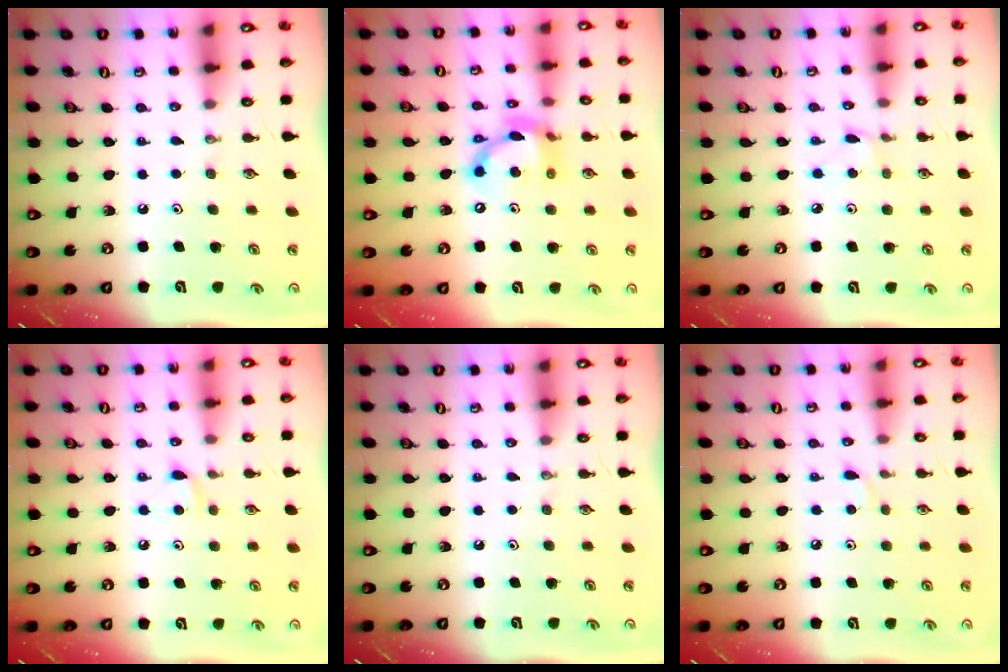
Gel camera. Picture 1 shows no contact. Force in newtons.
{"total": 12.4, "press": 12.4, "slide": 0.5}
{"total": 1.5, "press": 1.5, "slide": 0.2}
{"total": 4.5, "press": 4.5, "slide": 0.7}
{"total": 0.0}
{"total": 3.5, "press": 3.5, "slide": 0.5}